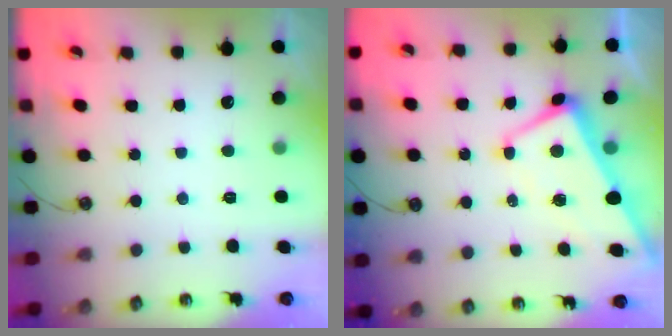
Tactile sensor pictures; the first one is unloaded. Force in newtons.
{"total": 0.9, "press": 0.1, "slide": 0.8}